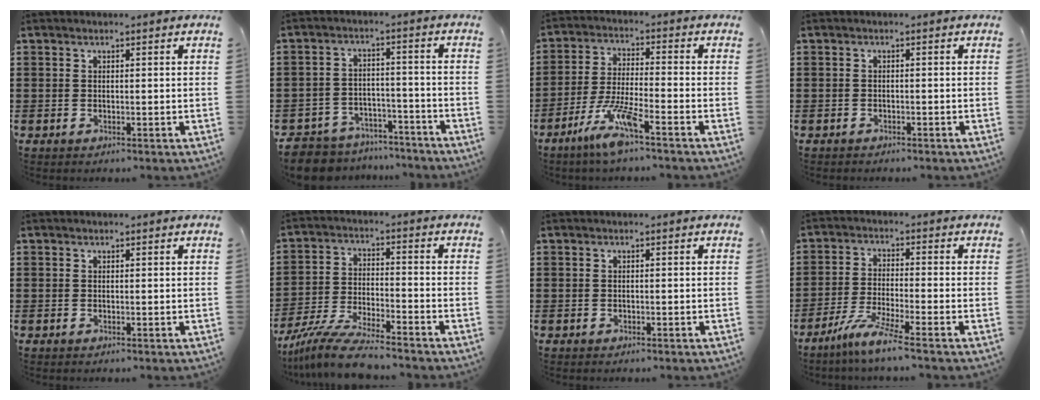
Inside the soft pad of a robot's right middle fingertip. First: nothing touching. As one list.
[{"total": 6.5, "force": [-6.3, 1.5, 0.4], "torque": [-0.022, 0.015, -0.132]}, {"total": 7.7, "force": [-5.2, 0.6, 5.6], "torque": [-0.122, -0.012, -0.101]}, {"total": 0.7, "force": [-0.6, 0.3, -0.1], "torque": [0.001, 0.004, -0.014]}, {"total": 0.0}, {"total": 8.7, "force": [-7.7, 0.6, 3.9], "torque": [-0.084, 0.002, -0.152]}, {"total": 0.0}, {"total": 5.7, "force": [-4.3, -0.3, 3.7], "torque": [-0.079, -0.017, -0.083]}]